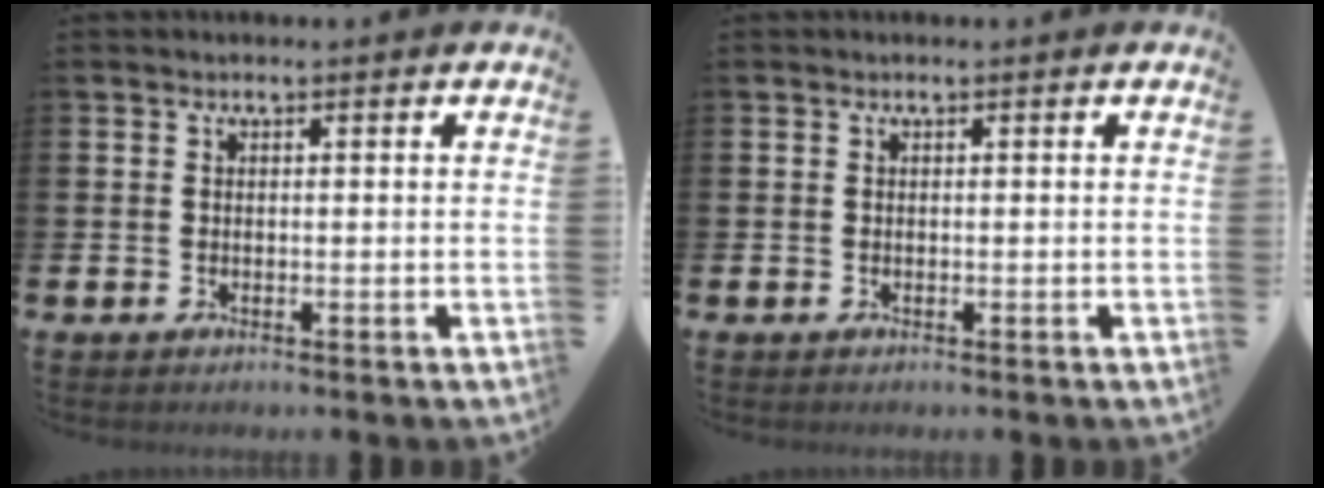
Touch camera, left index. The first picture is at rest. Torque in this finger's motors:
{"motor_torque": [0.00, 0.00, 0.00, 0.00]}